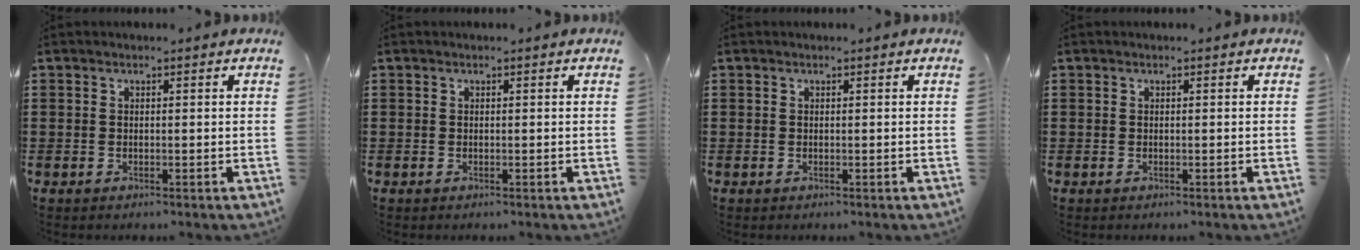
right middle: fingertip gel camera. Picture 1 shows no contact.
{"total": 0.0}
{"total": 0.0}
{"total": 0.0}